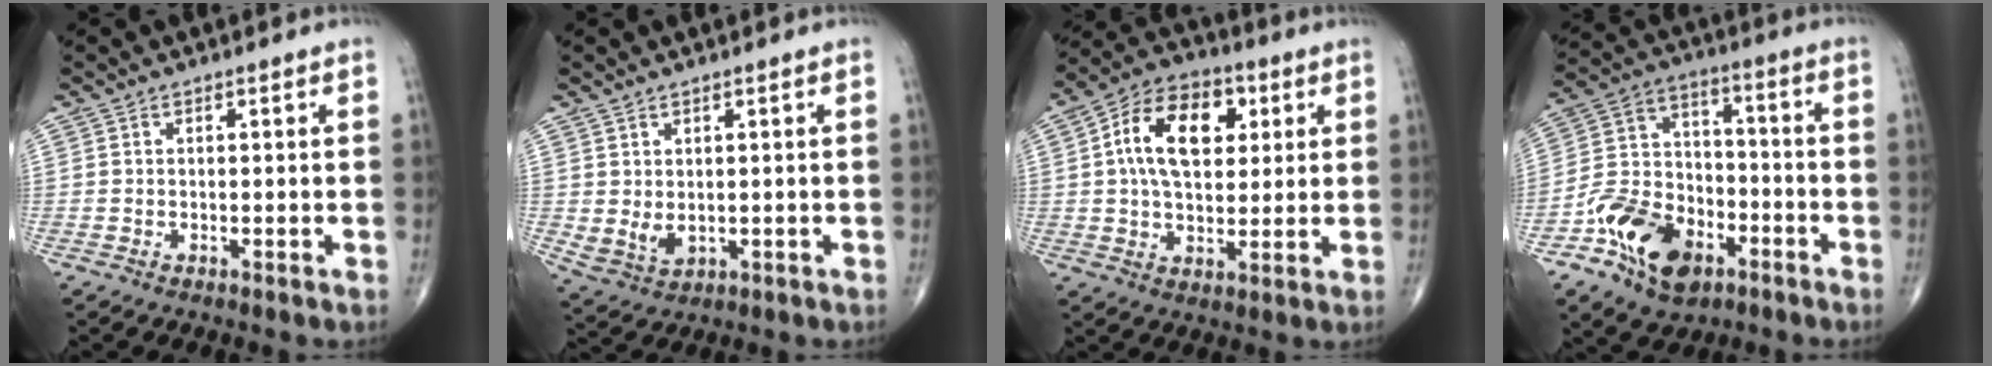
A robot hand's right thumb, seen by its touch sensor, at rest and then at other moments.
{"total": 4.2, "force": [0.5, 2.8, 3.0], "torque": [-0.051, -0.009, 0.025]}
{"total": 15.0, "force": [3.7, 9.2, 11.2], "torque": [-0.170, 0.008, 0.056]}
{"total": 16.3, "force": [-8.2, 10.5, 9.4], "torque": [-0.138, 0.058, -0.146]}